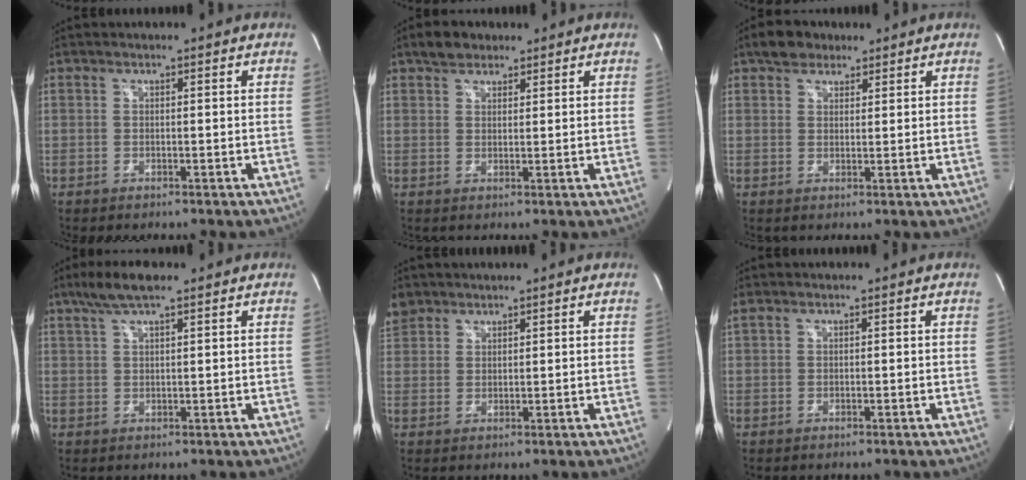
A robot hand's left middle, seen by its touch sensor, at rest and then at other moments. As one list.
[{"total": 3.6, "force": [2.6, 2.0, 1.3], "torque": [-0.027, 0.013, 0.046]}, {"total": 4.3, "force": [3.0, 2.6, 1.5], "torque": [-0.031, 0.015, 0.053]}, {"total": 5.6, "force": [4.0, 0.8, 3.8], "torque": [-0.083, 0.017, 0.076]}, {"total": 5.2, "force": [3.9, 3.3, 0.8], "torque": [-0.026, 0.018, 0.085]}, {"total": 0.7, "force": [0.6, 0.2, 0.3], "torque": [-0.023, 0.019, 0.019]}]